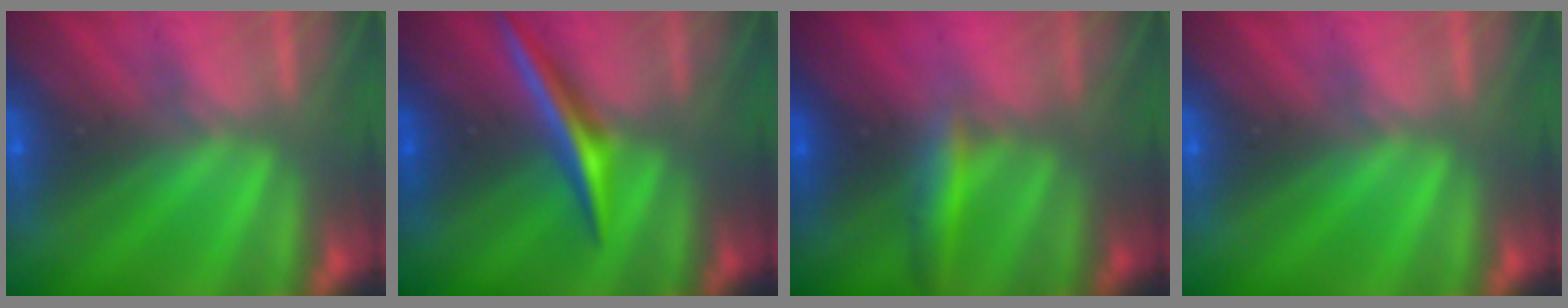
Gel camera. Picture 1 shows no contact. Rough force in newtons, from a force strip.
{"total": 1.9}
{"total": 2.9}
{"total": 0.0}